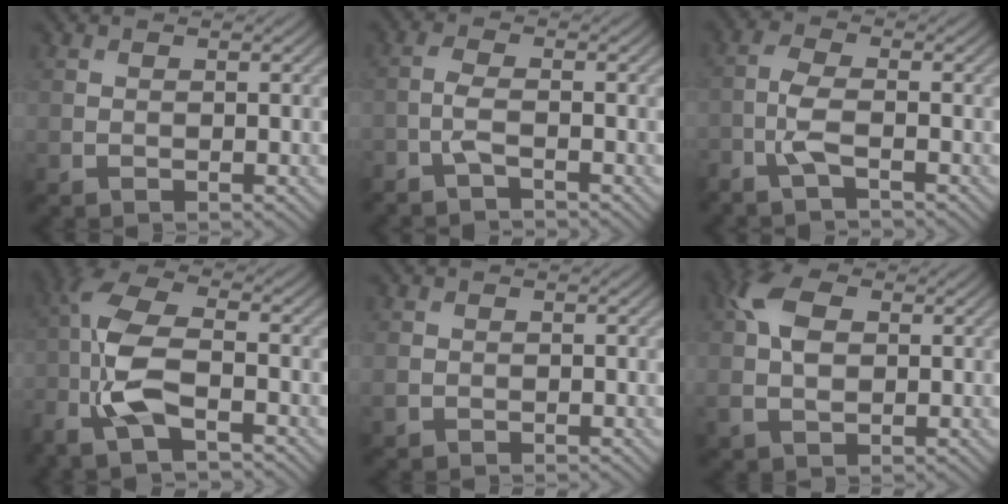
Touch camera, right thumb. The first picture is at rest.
{"total": 2.5, "force": [-1.8, 0.6, 1.7], "torque": [-0.045, 0.000, -0.044]}
{"total": 3.5, "force": [-2.0, 1.0, 2.7], "torque": [-0.068, 0.003, -0.051]}
{"total": 9.4, "force": [-3.9, 4.0, 7.6], "torque": [-0.177, 0.003, -0.087]}
{"total": 1.2, "force": [-0.1, 1.1, 0.4], "torque": [-0.014, -0.005, -0.003]}
{"total": 6.1, "force": [1.2, 3.8, 4.5], "torque": [-0.109, 0.009, 0.016]}